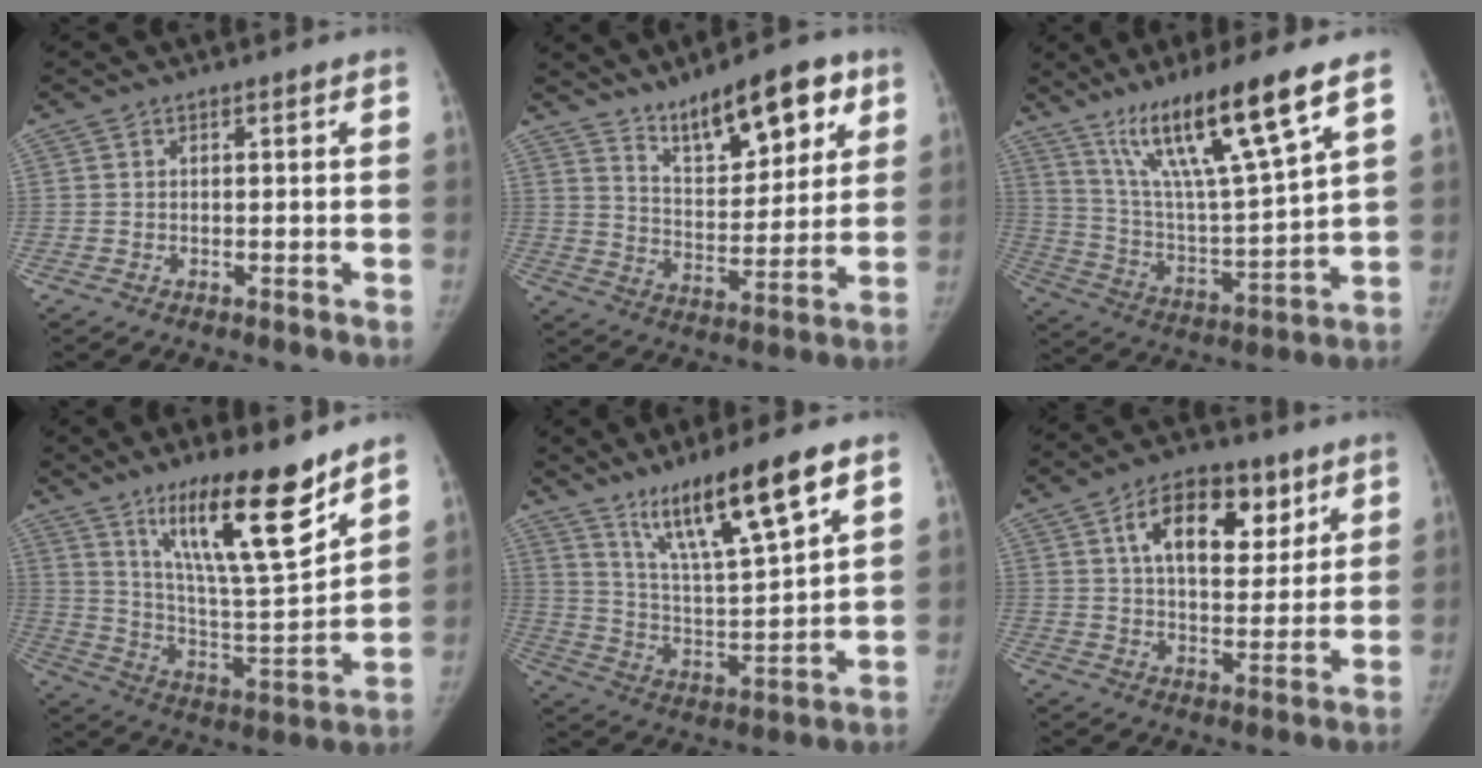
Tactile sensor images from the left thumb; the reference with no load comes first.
{"total": 15.2, "force": [9.4, 5.9, 10.4], "torque": [-0.122, -0.046, 0.160]}
{"total": 19.1, "force": [12.1, 1.4, 14.7], "torque": [-0.248, -0.056, 0.222]}
{"total": 20.1, "force": [13.1, 3.9, 14.7], "torque": [-0.215, -0.084, 0.229]}
{"total": 16.9, "force": [10.8, 2.4, 12.8], "torque": [-0.213, -0.055, 0.201]}
{"total": 14.6, "force": [6.4, 8.3, 10.2], "torque": [-0.119, -0.015, 0.106]}